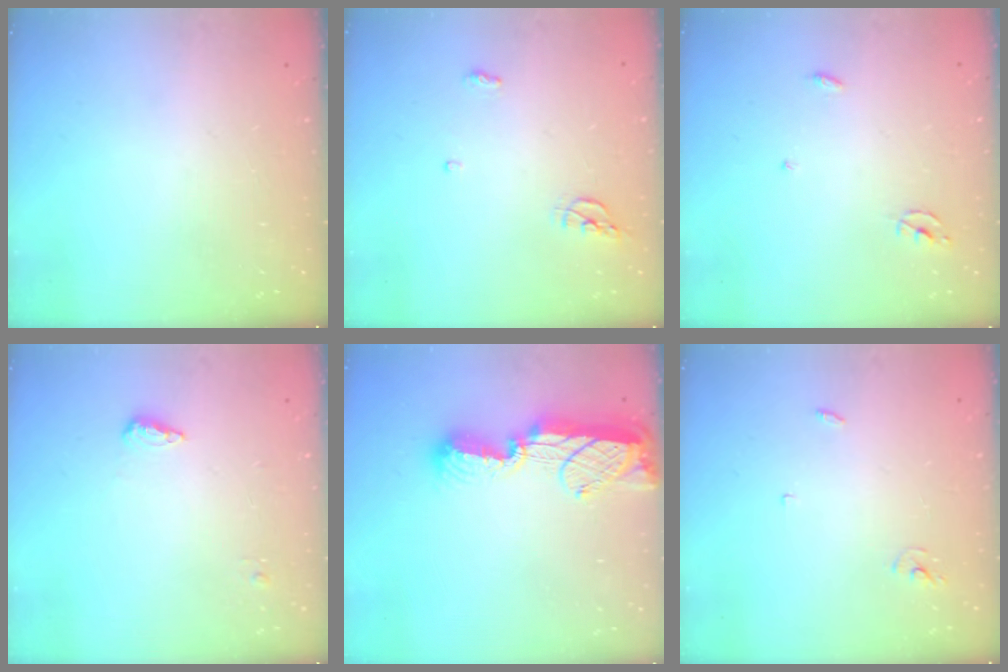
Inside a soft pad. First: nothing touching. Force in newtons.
{"total": 7.2, "press": 5.3, "slide": 4.9}
{"total": 2.3, "press": 2.3, "slide": 0.1}
{"total": 5.0, "press": 4.9, "slide": 1.1}
{"total": 12.4, "press": 12.3, "slide": 1.2}
{"total": 2.5, "press": 2.5, "slide": 0.1}